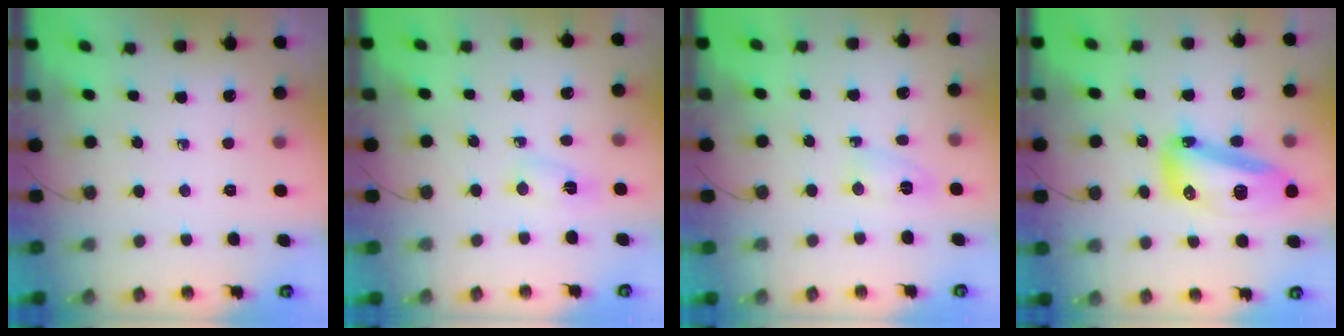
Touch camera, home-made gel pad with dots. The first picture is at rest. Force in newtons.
{"total": 2.2, "press": 2.1, "slide": 0.6}
{"total": 3.4, "press": 3.1, "slide": 1.4}
{"total": 16.4, "press": 16.3, "slide": 1.7}